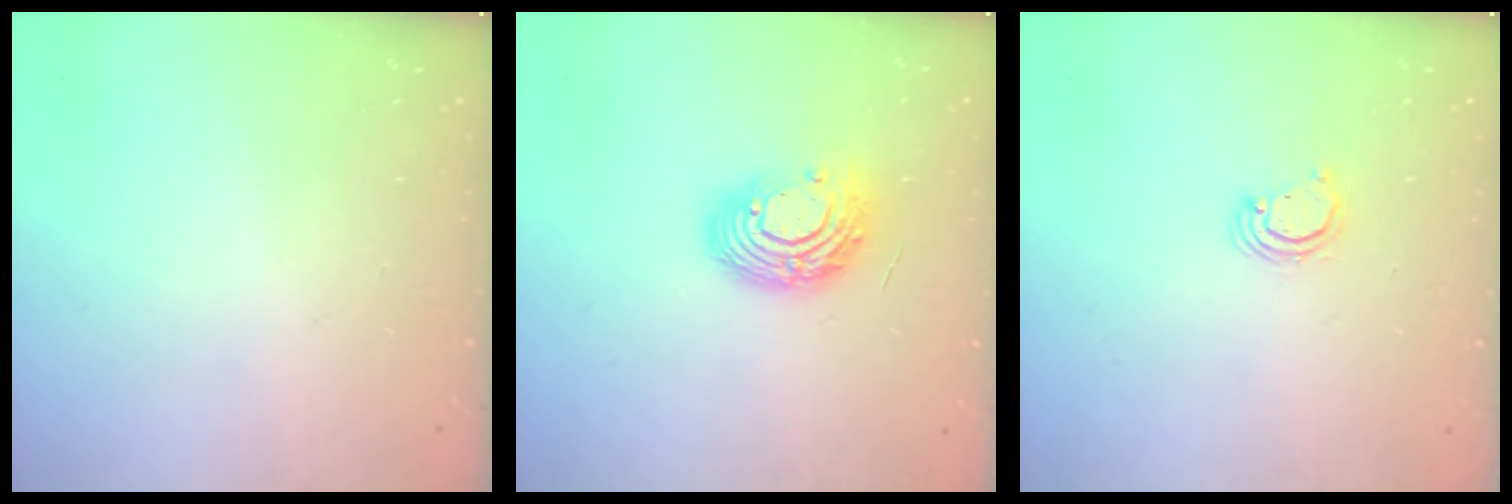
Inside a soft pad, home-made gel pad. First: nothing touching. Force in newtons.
{"total": 12.1, "press": 12.0, "slide": 1.0}
{"total": 2.8, "press": 2.8, "slide": 0.2}